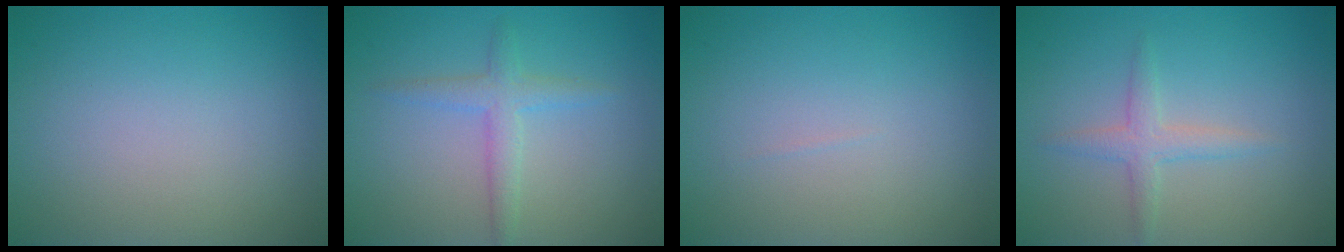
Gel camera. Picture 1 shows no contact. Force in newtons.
{"total": 2.3, "press": 2.3, "slide": 0.2}
{"total": 0.0}
{"total": 2.0, "press": 2.0, "slide": 0.2}